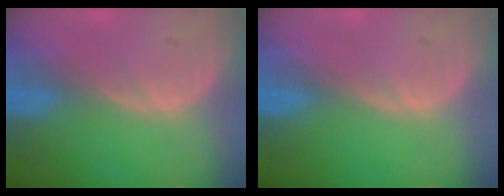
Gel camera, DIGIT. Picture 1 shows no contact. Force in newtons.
{"total": 0.0}